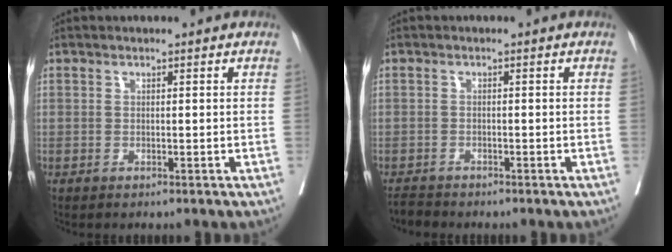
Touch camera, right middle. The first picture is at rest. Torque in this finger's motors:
{"motor_torque": [0.24, -0.25, -0.02, 0.00]}